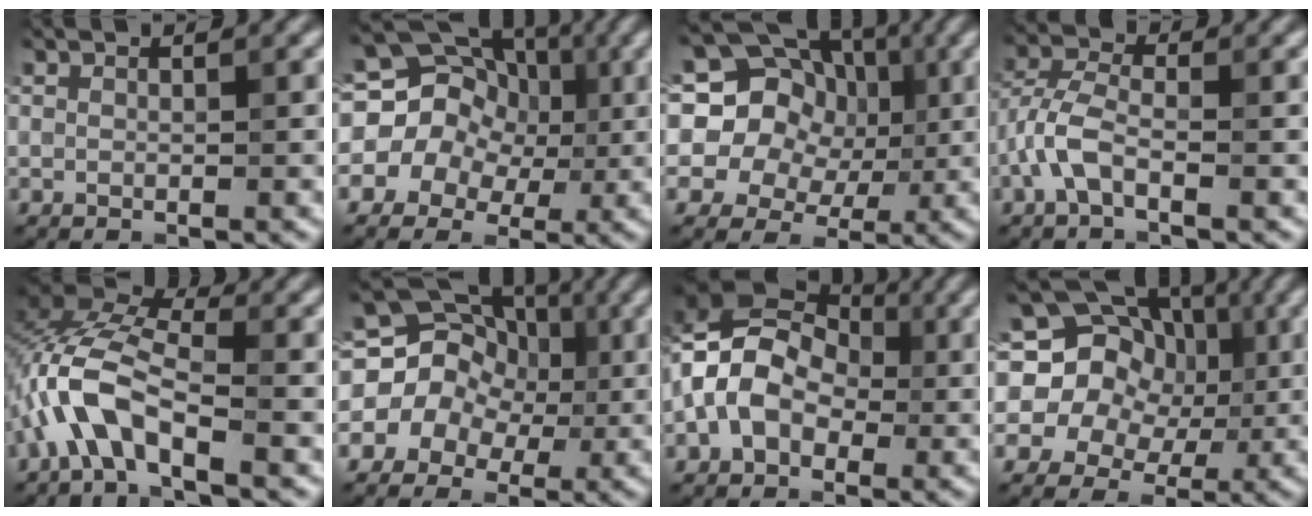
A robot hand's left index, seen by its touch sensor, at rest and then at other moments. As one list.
[{"total": 13.8, "force": [1.0, 12.4, 5.9], "torque": [-0.107, 0.052, -0.023]}, {"total": 17.9, "force": [4.9, 15.4, 7.7], "torque": [-0.145, 0.051, 0.051]}, {"total": 3.7, "force": [-1.5, 1.6, 2.9], "torque": [-0.068, 0.009, -0.044]}, {"total": 6.7, "force": [-2.4, 2.9, 5.5], "torque": [-0.121, 0.015, -0.052]}, {"total": 11.7, "force": [0.0, 10.6, 5.0], "torque": [-0.077, 0.057, -0.047]}, {"total": 7.5, "force": [-0.6, 5.6, 4.9], "torque": [-0.086, 0.016, -0.030]}, {"total": 17.7, "force": [4.1, 15.4, 7.7], "torque": [-0.136, 0.047, 0.030]}]